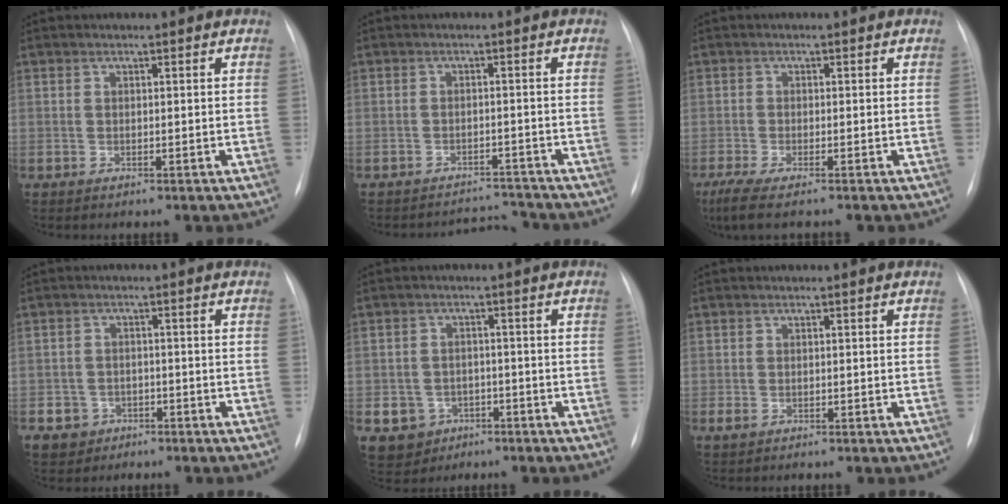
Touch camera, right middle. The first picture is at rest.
{"total": 4.1, "force": [-3.8, -0.3, -1.6], "torque": [0.025, 0.009, -0.053]}
{"total": 5.2, "force": [-4.0, 0.3, 3.4], "torque": [-0.066, -0.016, -0.069]}
{"total": 3.6, "force": [-1.9, 3.1, 0.0], "torque": [0.002, 0.011, -0.029]}
{"total": 5.6, "force": [-2.6, 4.9, 1.0], "torque": [-0.020, 0.006, -0.035]}
{"total": 1.1, "force": [-0.6, 0.6, 0.7], "torque": [-0.019, -0.002, -0.007]}